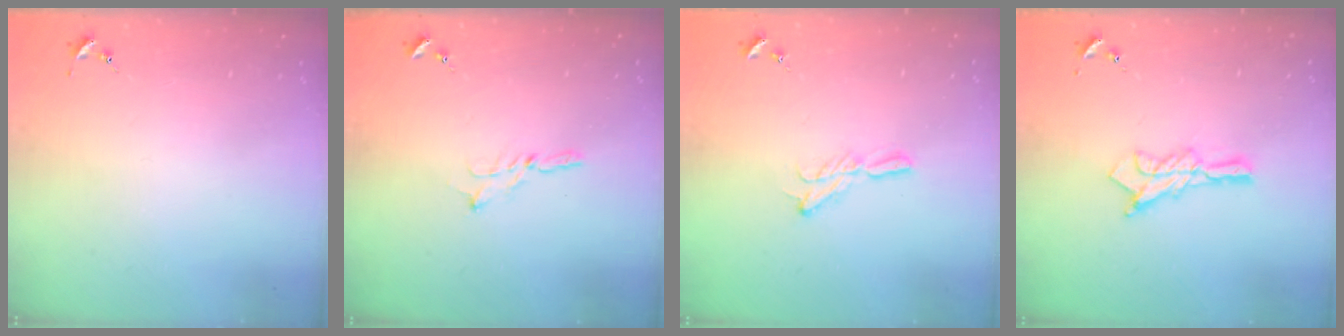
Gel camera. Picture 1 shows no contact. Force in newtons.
{"total": 3.6, "press": 3.6, "slide": 0.1}
{"total": 6.4, "press": 6.4, "slide": 0.4}
{"total": 10.6, "press": 10.6, "slide": 0.8}